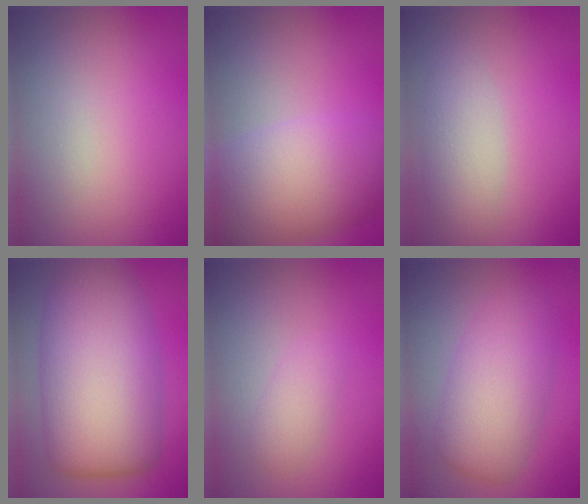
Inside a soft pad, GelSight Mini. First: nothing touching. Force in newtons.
{"total": 8.2, "press": 8.2, "slide": 0.3}
{"total": 3.1, "press": 3.1, "slide": 0.0}
{"total": 12.8, "press": 12.8, "slide": 0.0}
{"total": 1.8, "press": 1.8, "slide": 0.2}
{"total": 6.1, "press": 6.1, "slide": 0.2}